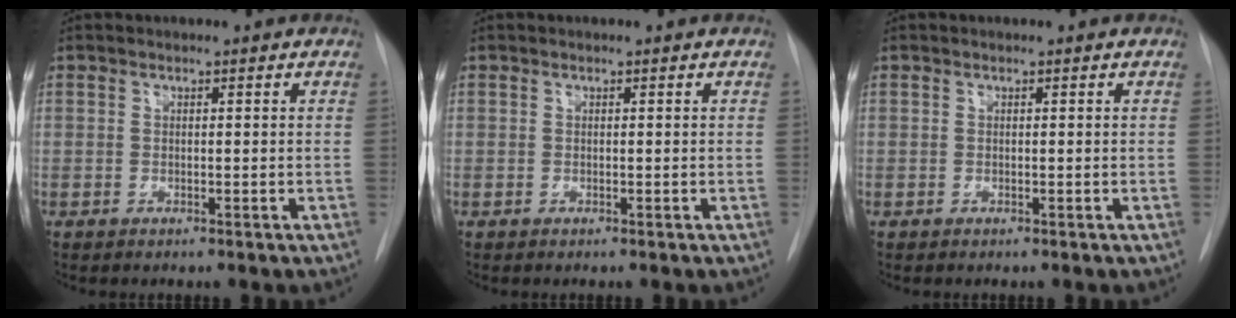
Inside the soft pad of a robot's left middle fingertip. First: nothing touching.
{"total": 0.0}
{"total": 0.0}